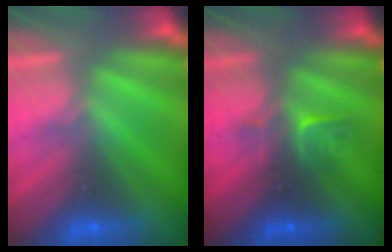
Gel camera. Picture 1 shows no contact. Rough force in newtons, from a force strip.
{"total": 2.8}